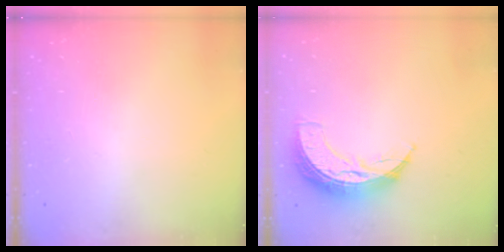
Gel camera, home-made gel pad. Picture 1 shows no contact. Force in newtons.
{"total": 10.9, "press": 10.9, "slide": 0.4}